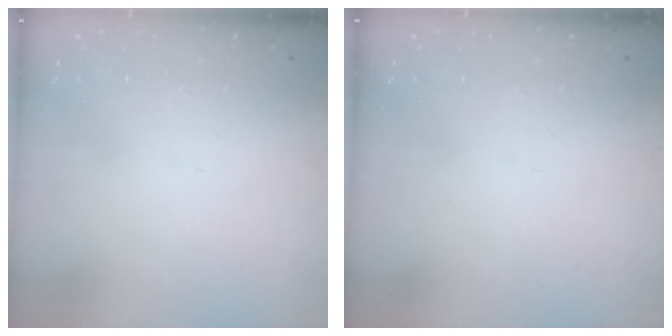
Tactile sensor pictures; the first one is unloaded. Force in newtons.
{"total": 0.0}